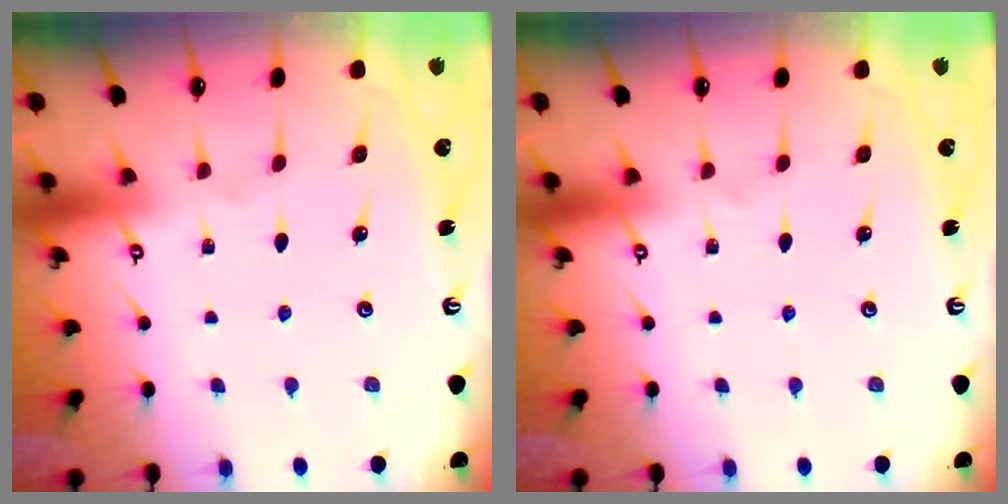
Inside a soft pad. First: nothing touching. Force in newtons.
{"total": 0.0}